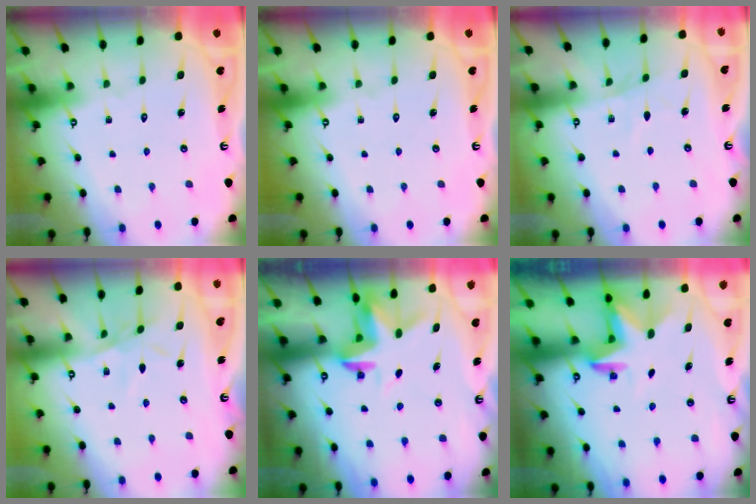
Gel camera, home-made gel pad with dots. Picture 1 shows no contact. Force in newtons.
{"total": 0.0}
{"total": 2.9, "press": 2.9, "slide": 0.4}
{"total": 5.1, "press": 5.0, "slide": 0.7}
{"total": 3.2, "press": 3.2, "slide": 0.3}
{"total": 3.1, "press": 3.1, "slide": 0.1}